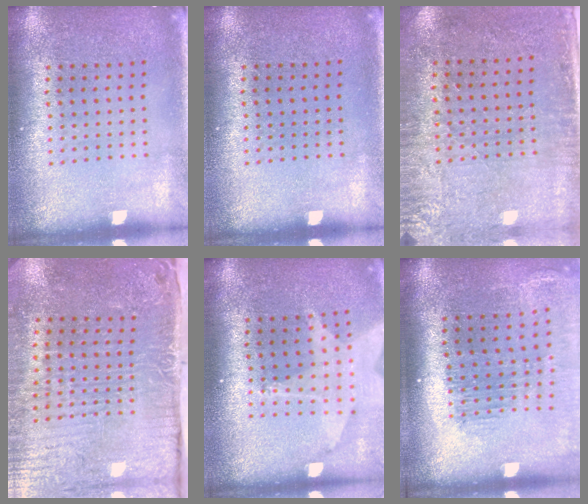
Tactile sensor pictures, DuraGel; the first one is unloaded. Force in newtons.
{"total": 0.0}
{"total": 2.9, "press": 2.4, "slide": 1.6}
{"total": 5.2, "press": 4.3, "slide": 3.0}
{"total": 1.9, "press": 1.5, "slide": 1.2}
{"total": 1.7, "press": 1.5, "slide": 0.7}